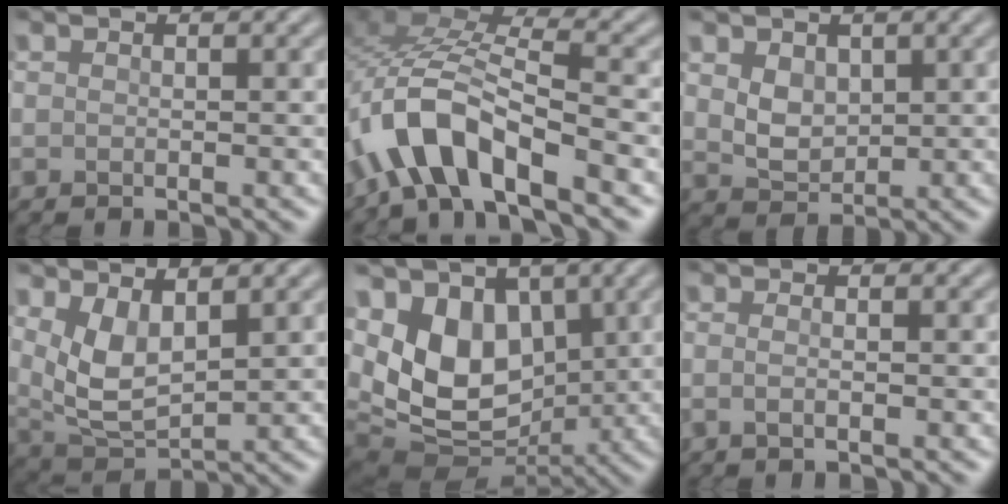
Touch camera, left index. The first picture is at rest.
{"total": 9.4, "force": [-4.8, 4.0, 7.0], "torque": [-0.127, 0.018, -0.100]}
{"total": 2.6, "force": [1.1, 1.9, 1.3], "torque": [-0.030, 0.001, 0.023]}
{"total": 4.6, "force": [1.9, 2.2, 3.5], "torque": [-0.081, -0.004, 0.046]}
{"total": 9.7, "force": [1.9, 6.7, 6.7], "torque": [-0.139, -0.005, 0.028]}
{"total": 2.0, "force": [0.1, 1.1, 1.7], "torque": [-0.012, 0.002, -0.017]}